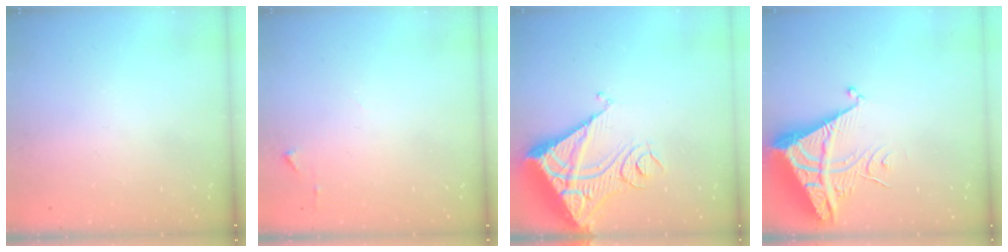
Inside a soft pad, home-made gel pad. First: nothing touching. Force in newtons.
{"total": 5.1, "press": 5.1, "slide": 0.6}
{"total": 13.8, "press": 13.7, "slide": 1.9}
{"total": 8.3, "press": 8.2, "slide": 1.0}